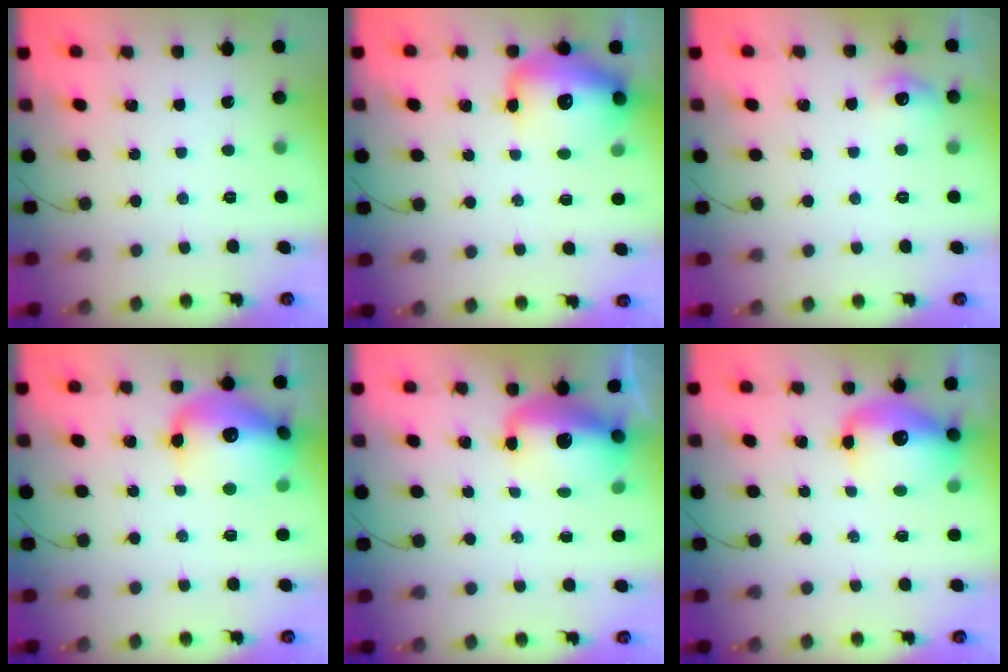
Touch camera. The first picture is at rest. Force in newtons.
{"total": 16.8, "press": 16.5, "slide": 3.2}
{"total": 7.6, "press": 7.5, "slide": 1.3}
{"total": 17.6, "press": 17.2, "slide": 3.6}
{"total": 13.4, "press": 13.0, "slide": 3.1}
{"total": 12.2, "press": 11.9, "slide": 3.0}